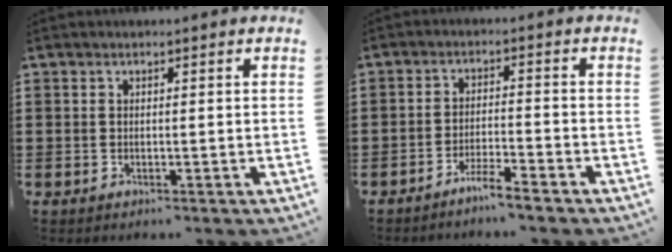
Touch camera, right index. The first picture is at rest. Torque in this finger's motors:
{"motor_torque": [1.41, 0.73, 0.08, 0.00]}